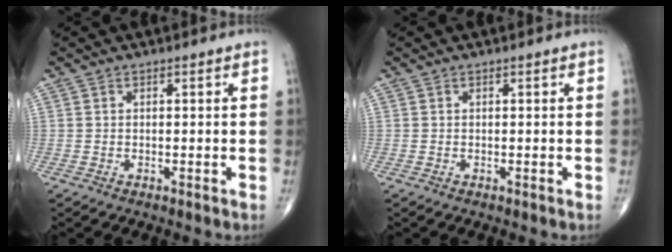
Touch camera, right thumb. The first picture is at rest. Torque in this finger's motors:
{"motor_torque": [-0.03, -0.03, 0.02, -0.02, 0.00]}